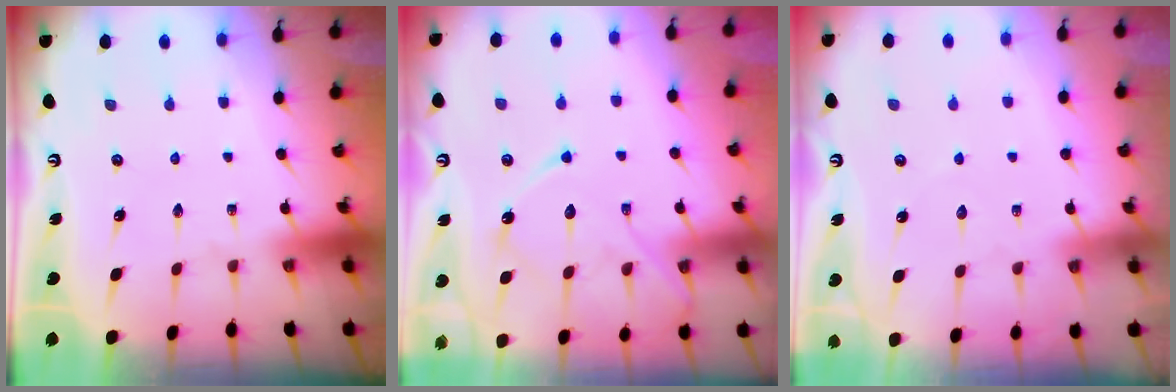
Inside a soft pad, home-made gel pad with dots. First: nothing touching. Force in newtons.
{"total": 14.2, "press": 14.2, "slide": 1.0}
{"total": 4.6, "press": 4.5, "slide": 0.6}